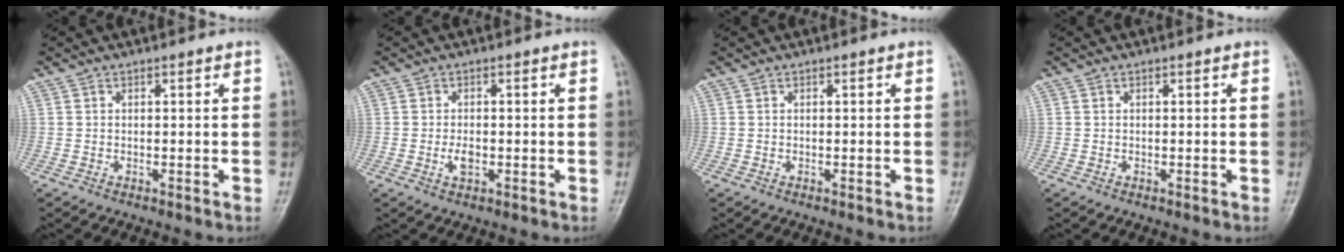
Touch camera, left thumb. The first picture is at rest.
{"total": 2.4, "force": [-0.5, 1.4, 1.9], "torque": [-0.035, -0.001, -0.010]}
{"total": 0.0}
{"total": 0.0}